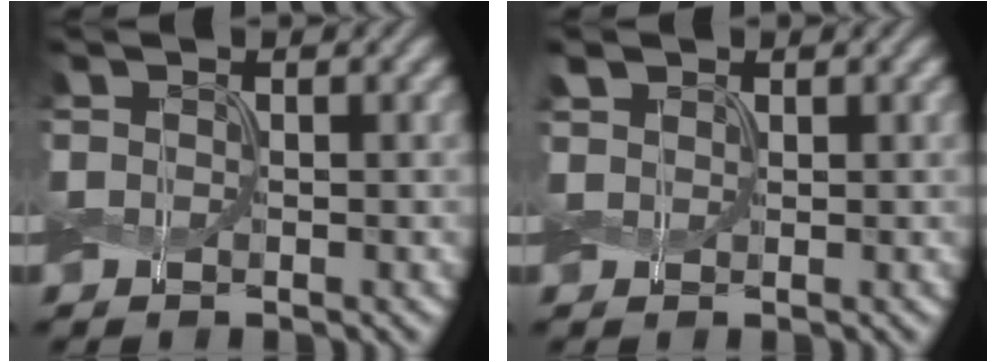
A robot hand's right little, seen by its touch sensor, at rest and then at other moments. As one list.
[{"total": 1.4, "force": [0.9, 0.9, 0.6], "torque": [-0.017, 0.006, 0.018]}]